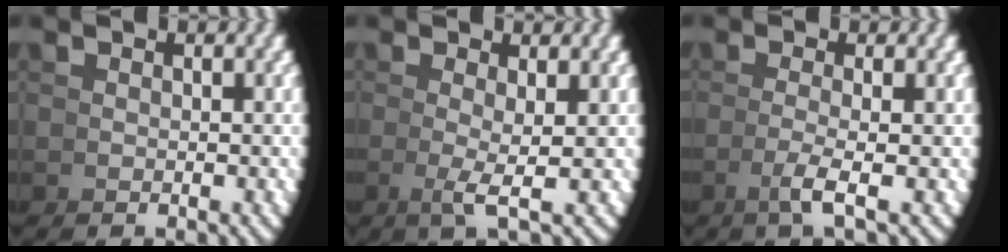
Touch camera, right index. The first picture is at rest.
{"total": 2.2, "force": [0.3, -0.4, 2.1], "torque": [-0.050, -0.013, 0.011]}
{"total": 2.3, "force": [-0.4, -0.9, 2.0], "torque": [-0.042, -0.004, -0.004]}